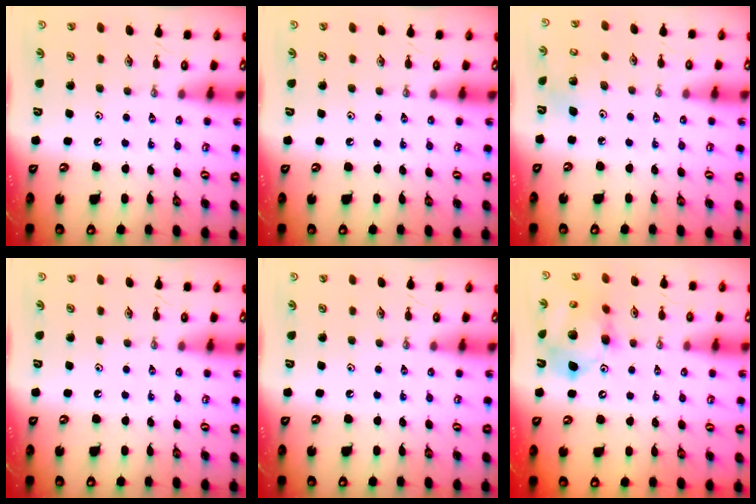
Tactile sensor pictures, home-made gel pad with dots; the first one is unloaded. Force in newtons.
{"total": 0.0}
{"total": 4.1, "press": 3.7, "slide": 1.8}
{"total": 0.0}
{"total": 0.0}
{"total": 14.2, "press": 13.9, "slide": 2.7}